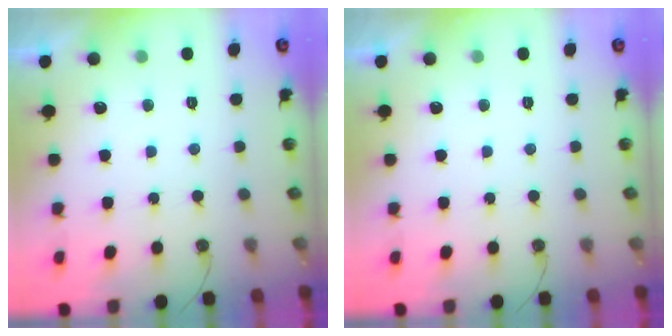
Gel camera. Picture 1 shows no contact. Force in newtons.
{"total": 0.0}